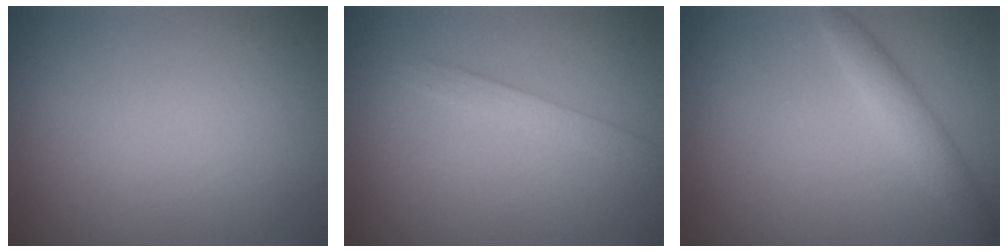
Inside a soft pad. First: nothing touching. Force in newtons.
{"total": 1.9, "press": 1.9, "slide": 0.2}
{"total": 2.3, "press": 2.3, "slide": 0.1}